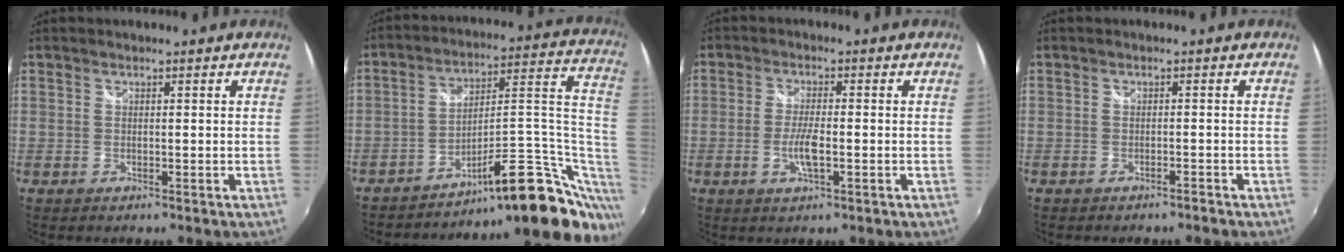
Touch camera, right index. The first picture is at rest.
{"total": 20.0, "force": [-12.5, 5.8, 14.5], "torque": [-0.162, 0.027, -0.180]}
{"total": 4.7, "force": [-1.3, 1.1, 4.4], "torque": [-0.089, -0.004, -0.025]}
{"total": 1.5, "force": [-1.4, 0.3, 0.4], "torque": [-0.013, -0.001, -0.021]}